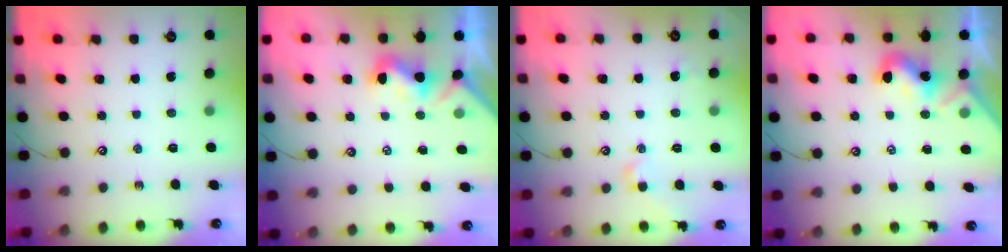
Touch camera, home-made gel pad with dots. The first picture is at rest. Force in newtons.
{"total": 1.1, "press": 1.0, "slide": 0.5}
{"total": 2.6, "press": 2.5, "slide": 0.8}
{"total": 2.0, "press": 2.0, "slide": 0.5}